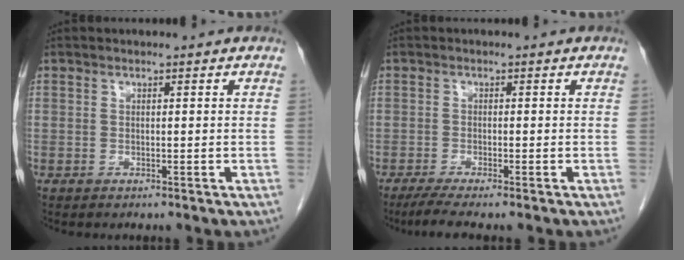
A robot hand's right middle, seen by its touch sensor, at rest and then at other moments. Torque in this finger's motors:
{"motor_torque": [0.55, -0.44, 0.08, 0.02]}